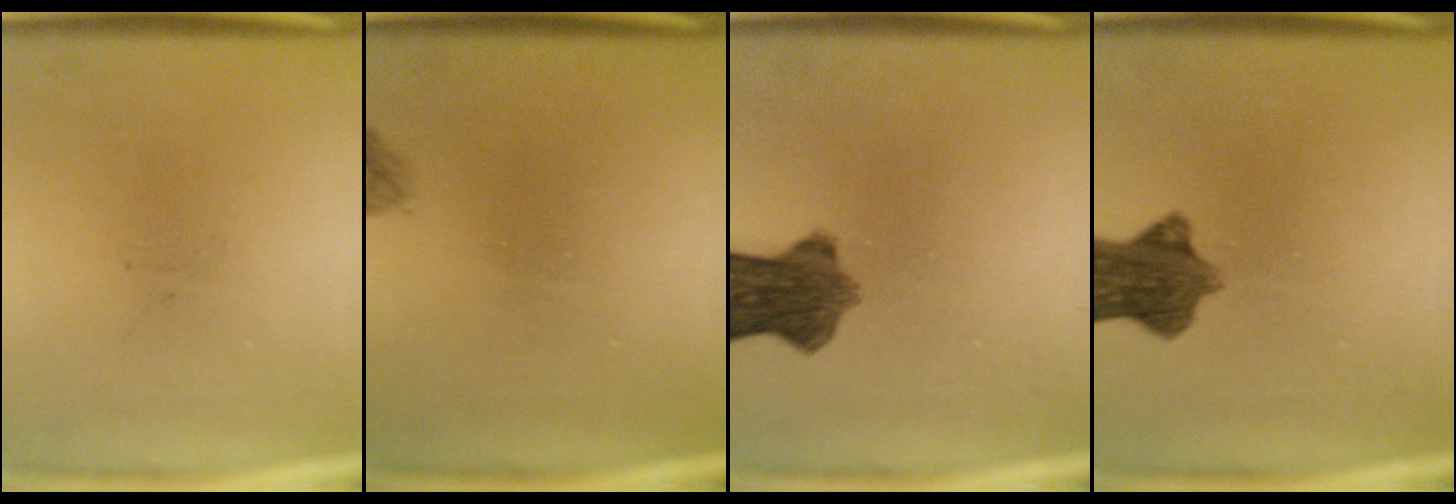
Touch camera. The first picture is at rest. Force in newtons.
{"total": 0.8}
{"total": 8.0}
{"total": 8.7}